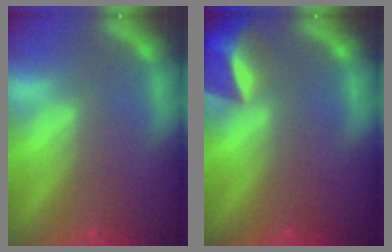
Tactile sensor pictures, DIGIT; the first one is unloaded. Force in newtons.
{"total": 5.5}